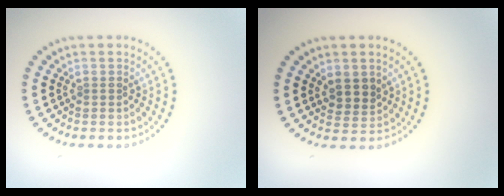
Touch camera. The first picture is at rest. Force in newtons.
{"total": 2.1, "press": 2.0, "slide": 0.7}